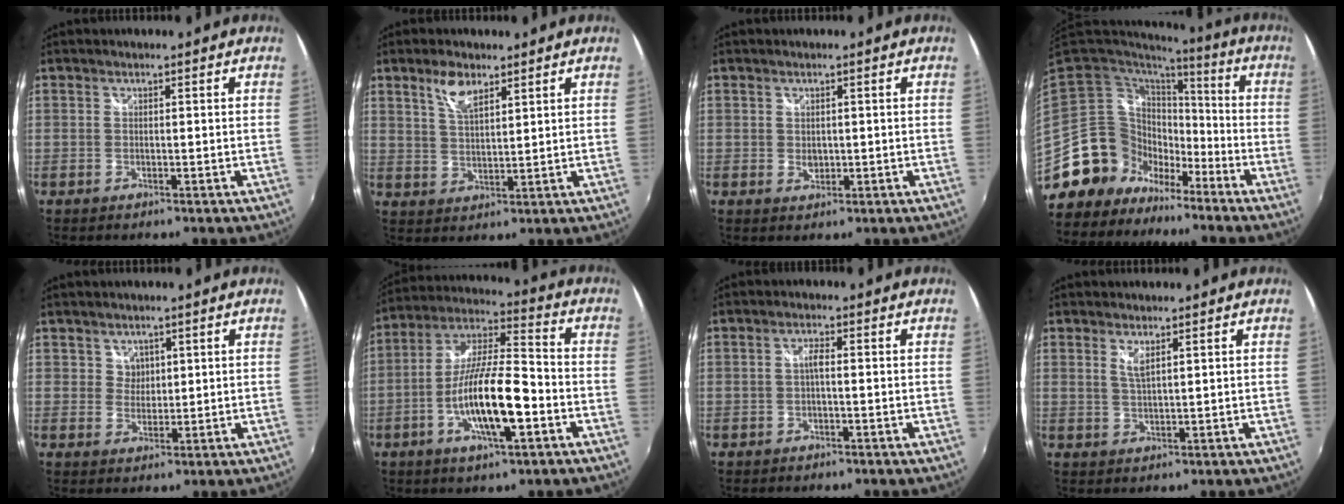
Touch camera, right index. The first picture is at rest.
{"total": 5.4, "force": [3.5, 2.1, 3.6], "torque": [-0.066, 0.005, 0.067]}
{"total": 1.6, "force": [0.0, 1.4, 0.8], "torque": [-0.012, -0.001, 0.000]}
{"total": 15.2, "force": [-9.1, 11.4, 4.4], "torque": [-0.112, 0.024, -0.153]}
{"total": 2.5, "force": [1.3, 2.1, 0.0], "torque": [0.005, 0.005, 0.023]}
{"total": 15.6, "force": [-5.3, 3.6, 14.2], "torque": [-0.278, -0.004, -0.100]}
{"total": 1.6, "force": [-0.3, 0.3, 1.5], "torque": [-0.029, 0.007, -0.007]}
{"total": 2.2, "force": [1.3, 0.4, 1.8], "torque": [-0.033, -0.003, 0.022]}